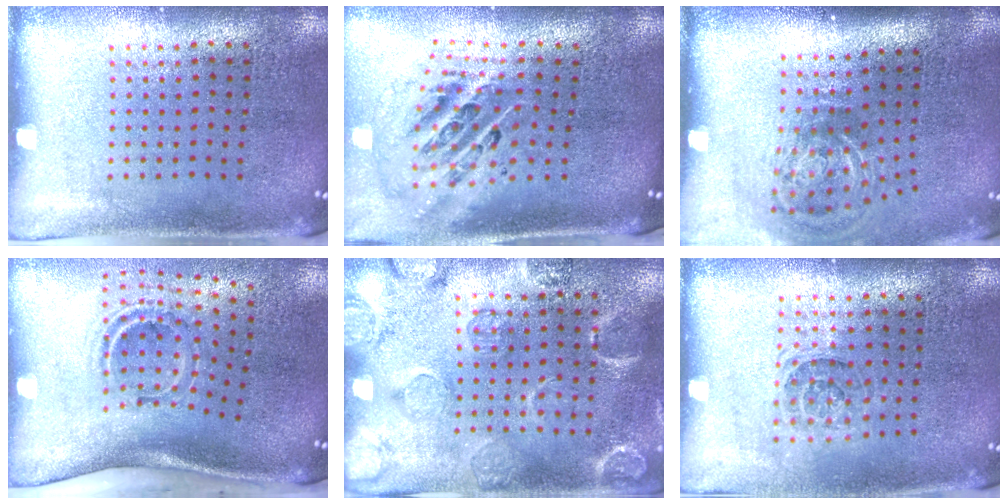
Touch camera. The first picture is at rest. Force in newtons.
{"total": 2.8, "press": 1.9, "slide": 2.0}
{"total": 2.2, "press": 1.4, "slide": 1.7}
{"total": 2.2, "press": 1.2, "slide": 1.8}
{"total": 2.6, "press": 2.0, "slide": 1.6}
{"total": 1.3, "press": 1.0, "slide": 0.7}